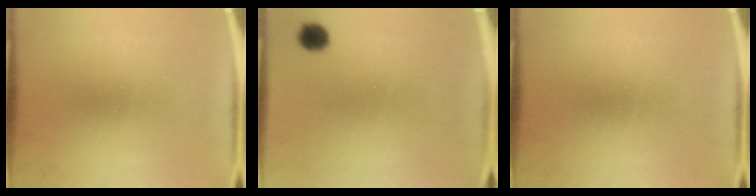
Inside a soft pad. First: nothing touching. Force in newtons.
{"total": 3.3}
{"total": 0.0}